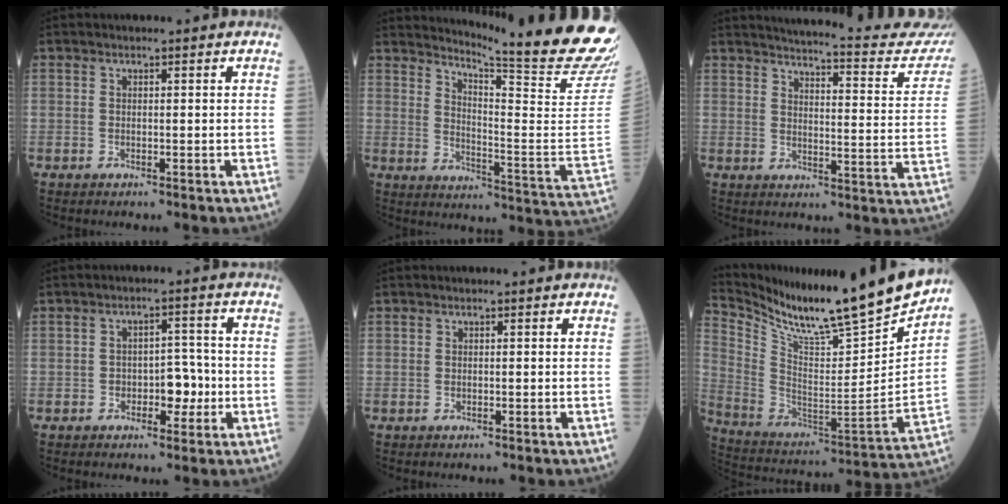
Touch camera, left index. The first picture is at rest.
{"total": 20.9, "force": [18.8, -2.3, 8.8], "torque": [-0.146, -0.138, 0.237]}
{"total": 20.8, "force": [19.6, 1.5, 6.7], "torque": [-0.086, -0.083, 0.217]}
{"total": 4.7, "force": [-1.7, 2.6, 3.5], "torque": [-0.048, 0.007, -0.028]}
{"total": 0.0}
{"total": 22.8, "force": [20.3, -0.2, 10.5], "torque": [-0.200, -0.085, 0.322]}